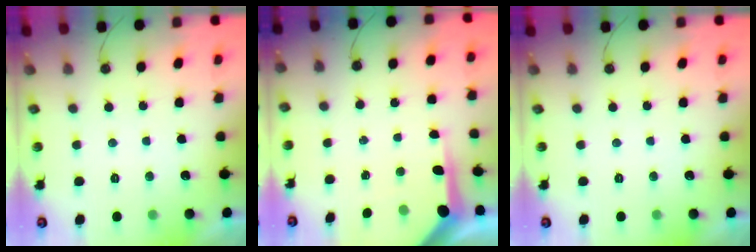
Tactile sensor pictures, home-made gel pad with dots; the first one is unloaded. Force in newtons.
{"total": 6.4, "press": 6.4, "slide": 0.5}
{"total": 0.0}